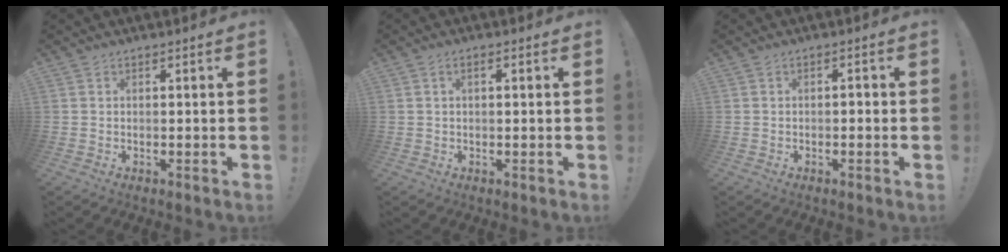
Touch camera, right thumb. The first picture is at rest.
{"total": 1.5, "force": [0.0, 0.5, 1.4], "torque": [-0.030, 0.005, 0.000]}
{"total": 1.1, "force": [-0.8, 0.4, 0.6], "torque": [-0.012, 0.003, -0.015]}